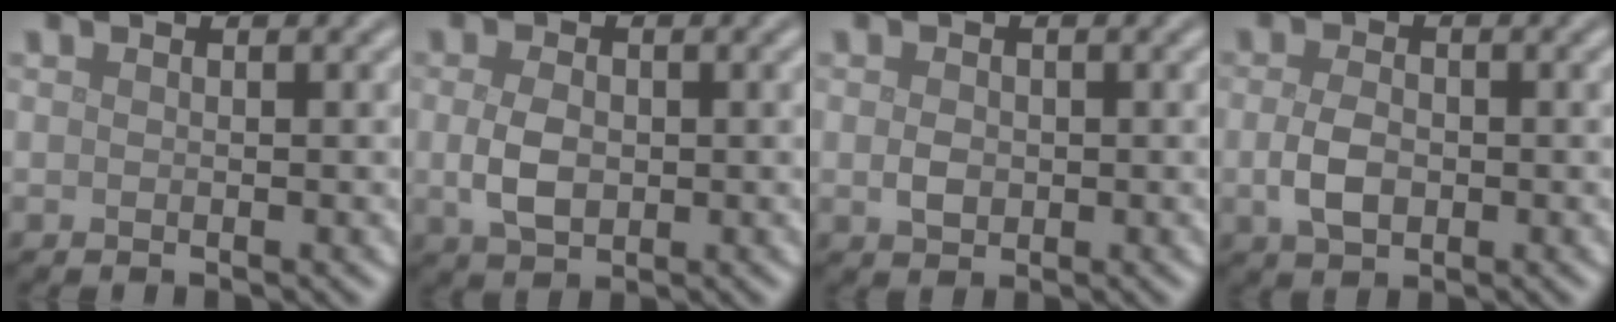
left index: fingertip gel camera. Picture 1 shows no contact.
{"total": 3.2, "force": [-0.1, 2.2, 2.3], "torque": [-0.052, -0.002, -0.002]}
{"total": 1.7, "force": [-0.1, 1.4, 1.1], "torque": [-0.022, -0.002, -0.002]}
{"total": 3.0, "force": [-0.5, 2.0, 2.2], "torque": [-0.047, -0.003, -0.009]}